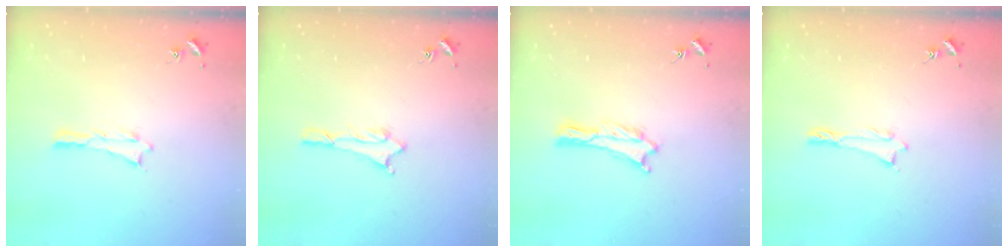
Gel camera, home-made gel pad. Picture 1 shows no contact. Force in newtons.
{"total": 1.1, "press": 1.1, "slide": 0.1}
{"total": 0.0}
{"total": 0.0}